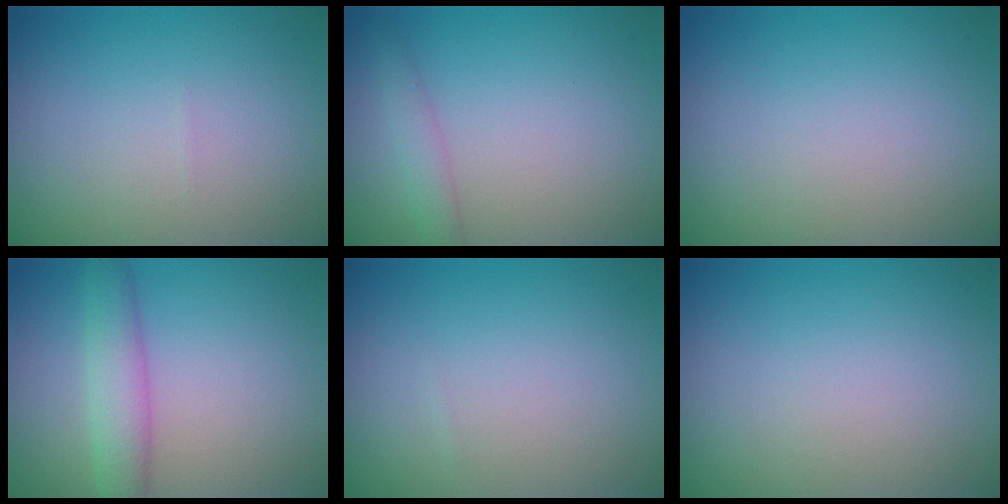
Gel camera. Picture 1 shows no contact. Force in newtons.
{"total": 1.7, "press": 1.7, "slide": 0.0}
{"total": 0.0}
{"total": 3.5, "press": 3.5, "slide": 0.1}
{"total": 0.0}
{"total": 0.0}